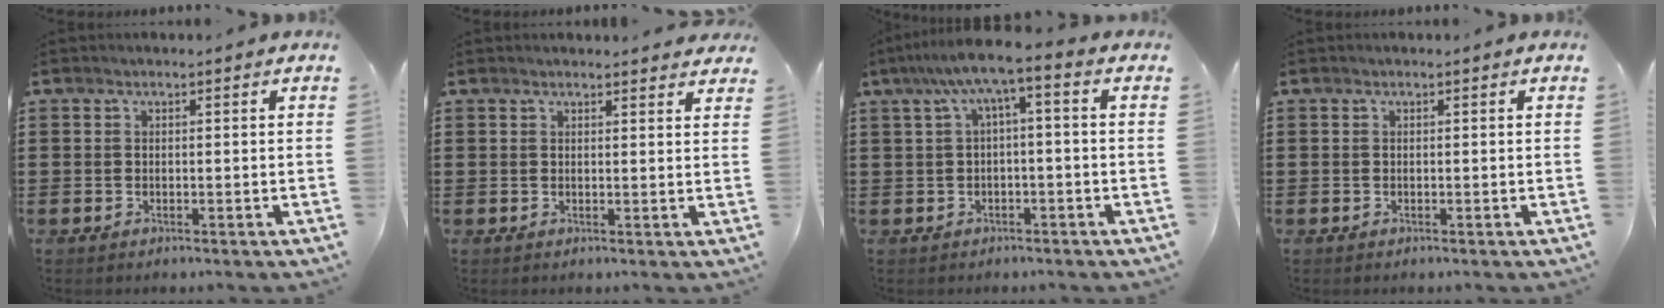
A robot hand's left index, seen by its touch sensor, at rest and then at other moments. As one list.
[{"total": 1.6, "force": [1.6, 0.2, 0.2], "torque": [-0.007, 0.001, 0.030]}, {"total": 4.5, "force": [-0.6, 0.5, 4.5], "torque": [-0.089, -0.005, -0.021]}, {"total": 0.0}]